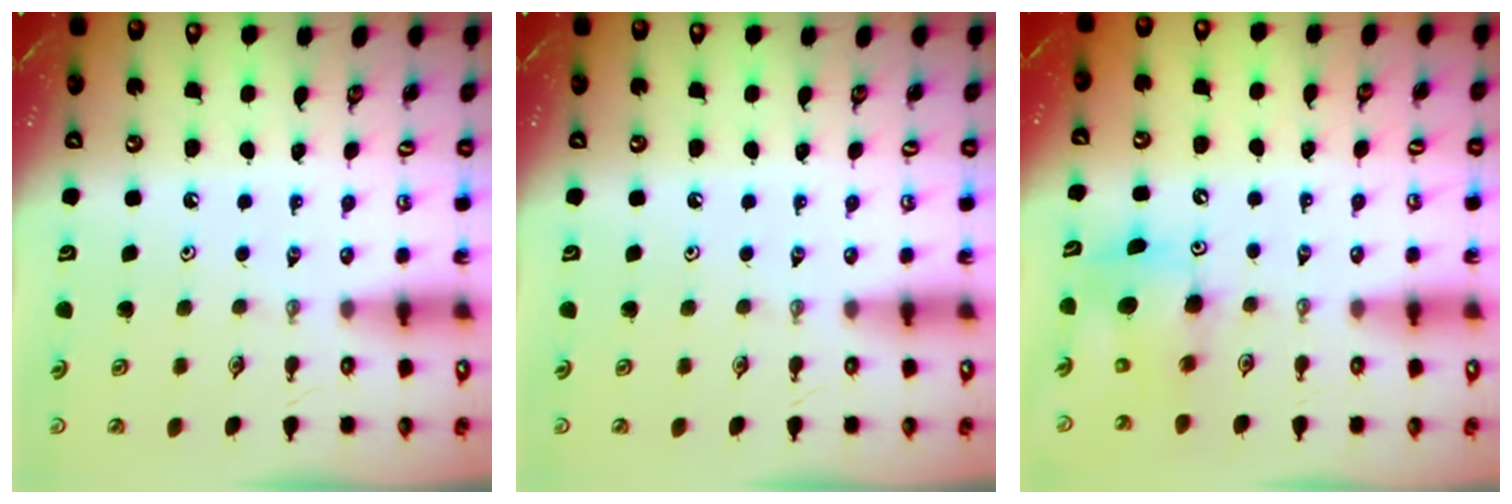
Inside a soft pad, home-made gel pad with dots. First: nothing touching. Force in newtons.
{"total": 0.0}
{"total": 7.9, "press": 7.8, "slide": 0.8}